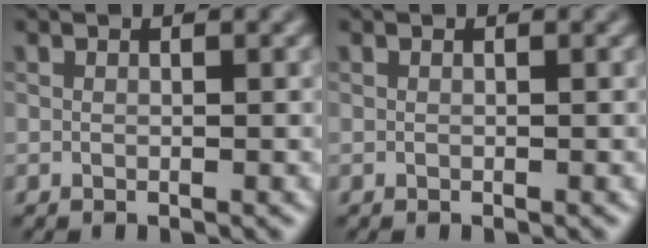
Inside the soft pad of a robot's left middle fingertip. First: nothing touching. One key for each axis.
{"total": 0.0}